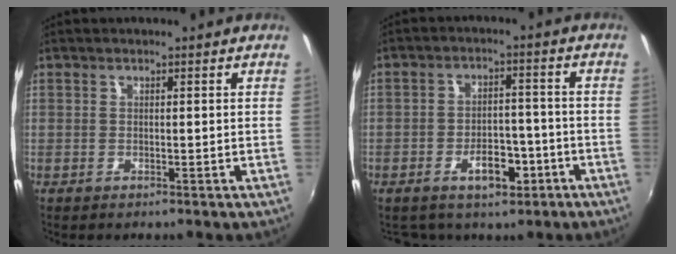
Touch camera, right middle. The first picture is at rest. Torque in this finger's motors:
{"motor_torque": [0.92, -1.08, 0.18, 0.08]}